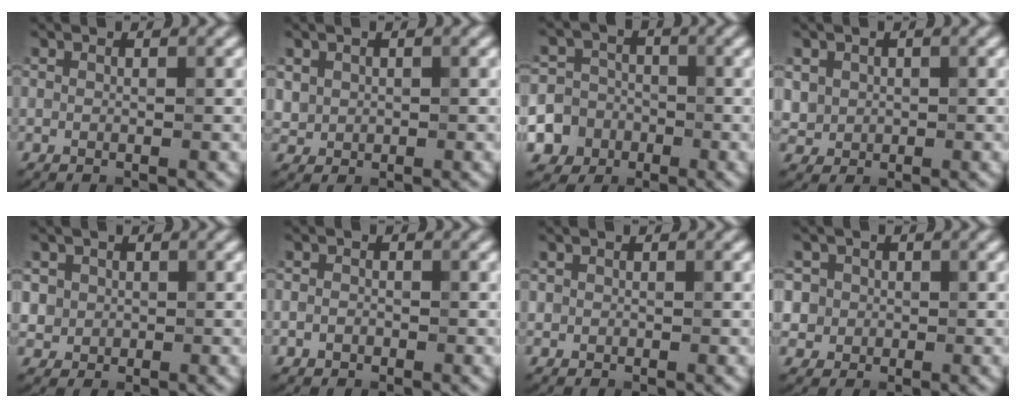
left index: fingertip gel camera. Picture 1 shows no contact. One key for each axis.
{"total": 1.3, "fx": 0.4, "fy": 1.2, "fz": 0.2, "tx": -0.004, "ty": -0.005, "tz": 0.012}
{"total": 7.7, "fx": -3.5, "fy": 6.8, "fz": 1.1, "tx": -0.010, "ty": -0.015, "tz": -0.076}
{"total": 1.8, "fx": 0.4, "fy": 1.7, "fz": 0.3, "tx": -0.003, "ty": -0.006, "tz": 0.013}
{"total": 2.1, "fx": 0.4, "fy": 2.0, "fz": 0.4, "tx": 0.000, "ty": 0.002, "tz": 0.021}
{"total": 1.3, "fx": -0.5, "fy": 1.1, "fz": 0.4, "tx": 0.002, "ty": -0.003, "tz": -0.011}
{"total": 0.7, "fx": 0.0, "fy": 0.7, "fz": 0.0, "tx": 0.007, "ty": -0.002, "tz": -0.002}
{"total": 4.8, "fx": 1.0, "fy": 4.4, "fz": 1.4, "tx": -0.020, "ty": 0.030, "tz": 0.002}